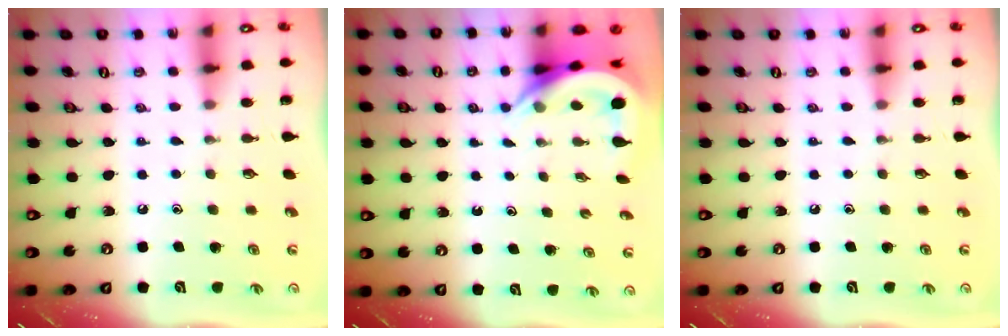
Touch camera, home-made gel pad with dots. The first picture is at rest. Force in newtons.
{"total": 5.9, "press": 5.9, "slide": 0.6}
{"total": 0.0}